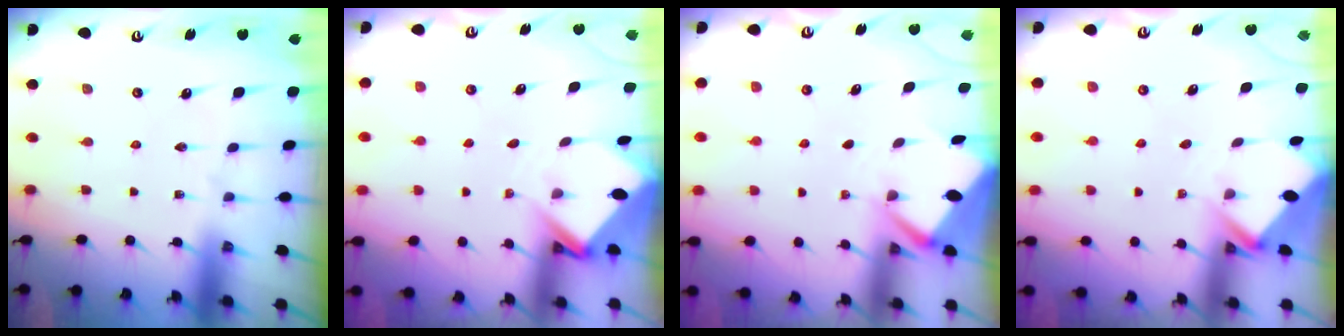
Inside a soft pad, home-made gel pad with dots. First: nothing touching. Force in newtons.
{"total": 3.8, "press": 3.7, "slide": 0.3}
{"total": 2.7, "press": 2.7, "slide": 0.3}
{"total": 2.5, "press": 2.5, "slide": 0.2}